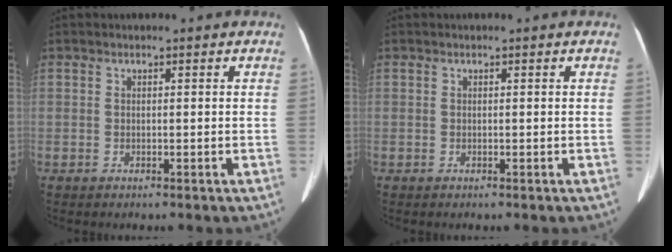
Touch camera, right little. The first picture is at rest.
{"total": 0.0}